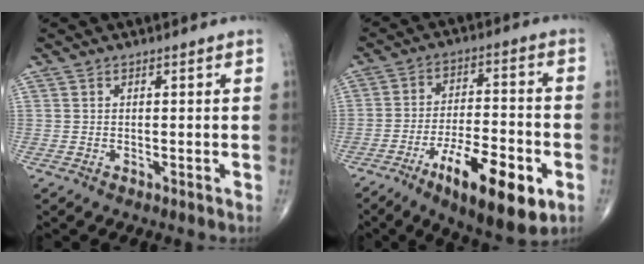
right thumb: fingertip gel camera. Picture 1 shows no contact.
{"total": 17.3, "force": [-7.8, 5.7, 14.4], "torque": [-0.219, 0.024, -0.118]}